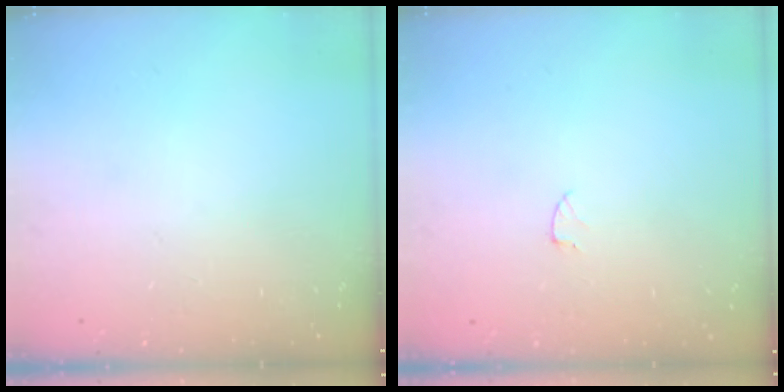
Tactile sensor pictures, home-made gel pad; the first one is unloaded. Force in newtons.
{"total": 2.6, "press": 2.6, "slide": 0.2}